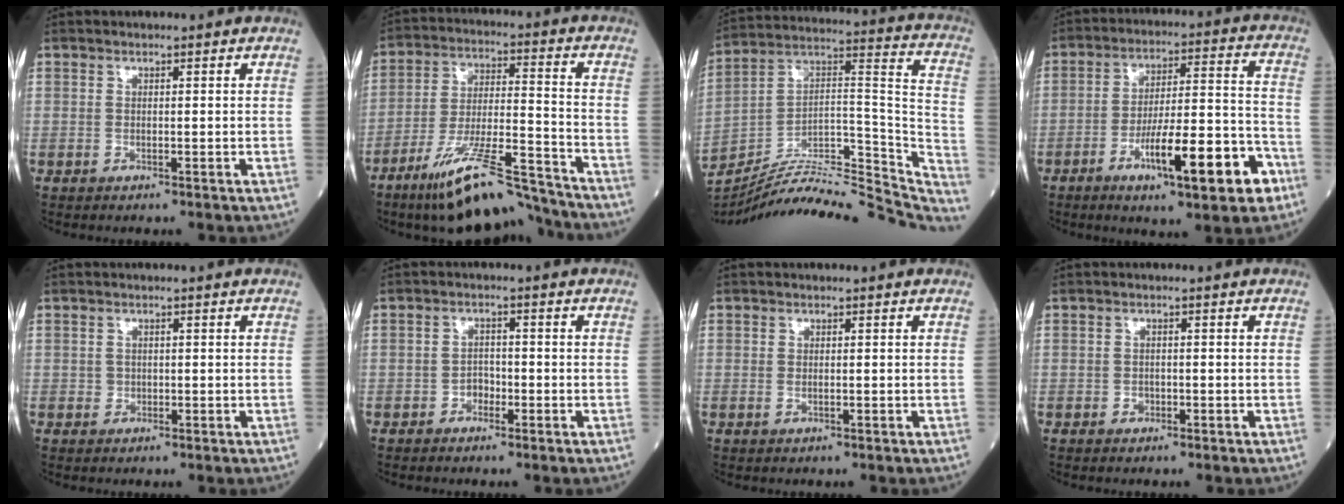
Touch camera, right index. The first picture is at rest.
{"total": 15.5, "force": [-12.8, 1.2, 8.7], "torque": [-0.159, -0.006, -0.225]}
{"total": 30.7, "force": [-28.2, 4.4, 11.5], "torque": [-0.123, 0.015, -0.409]}
{"total": 15.2, "force": [-7.2, 2.5, 13.1], "torque": [-0.208, 0.011, -0.105]}
{"total": 1.2, "force": [-0.1, 1.1, 0.2], "torque": [0.000, 0.003, -0.001]}
{"total": 1.9, "force": [-1.0, 1.3, 0.9], "torque": [-0.007, 0.008, -0.019]}
{"total": 0.5, "force": [-0.1, 0.2, 0.5], "torque": [-0.011, -0.002, -0.001]}
{"total": 0.8, "force": [-0.5, 0.6, 0.2], "torque": [-0.002, 0.004, -0.009]}